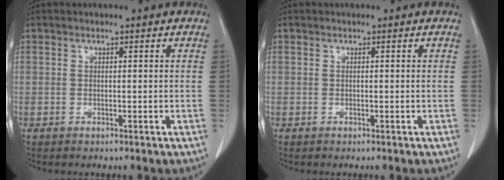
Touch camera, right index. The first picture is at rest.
{"total": 0.0}